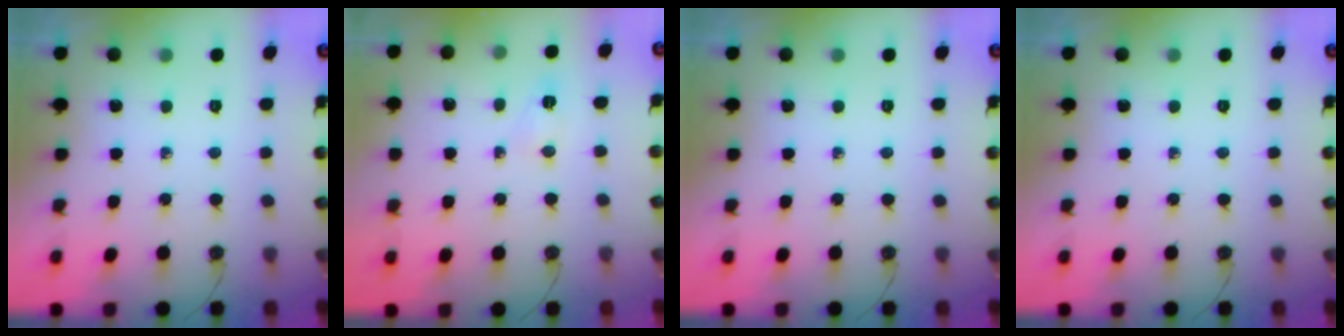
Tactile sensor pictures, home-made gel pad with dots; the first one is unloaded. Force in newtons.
{"total": 2.7, "press": 2.5, "slide": 1.1}
{"total": 0.0}
{"total": 0.0}